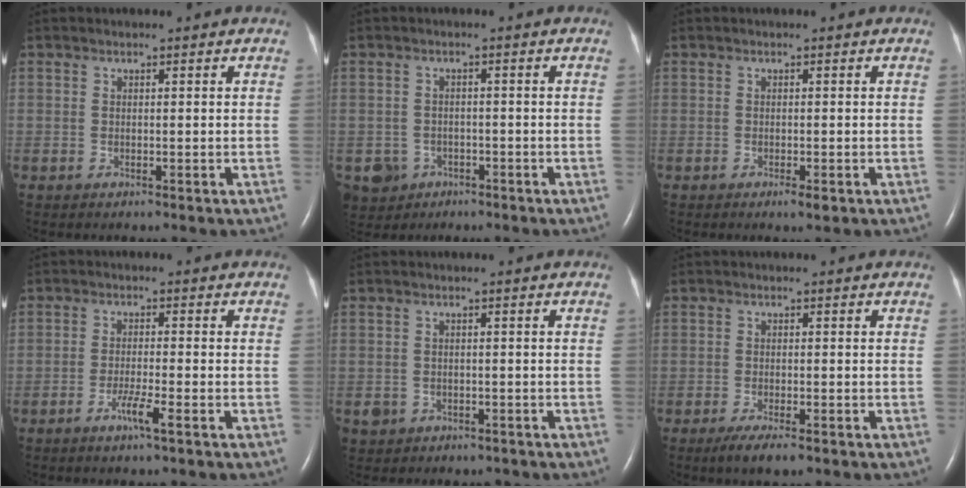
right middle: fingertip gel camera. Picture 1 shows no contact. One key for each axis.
{"total": 5.1, "fx": -2.6, "fy": 4.4, "fz": 0.7, "tx": -0.022, "ty": 0.004, "tz": -0.038}
{"total": 1.2, "fx": -0.7, "fy": 0.2, "fz": 1.0, "tx": -0.018, "ty": -0.003, "tz": -0.008}
{"total": 3.3, "fx": -1.8, "fy": -0.2, "fz": 2.8, "tx": -0.056, "ty": -0.005, "tz": -0.036}
{"total": 3.0, "fx": -1.6, "fy": 2.5, "fz": 0.2, "tx": -0.011, "ty": 0.008, "tz": -0.019}
{"total": 4.1, "fx": -2.7, "fy": 0.8, "fz": 3.0, "tx": -0.053, "ty": -0.009, "tz": -0.042}